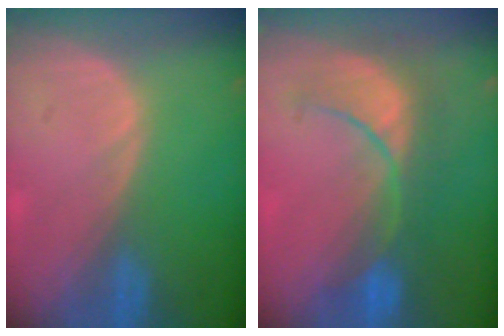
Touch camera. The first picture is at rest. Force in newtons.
{"total": 8.3, "press": 8.3, "slide": 0.1}